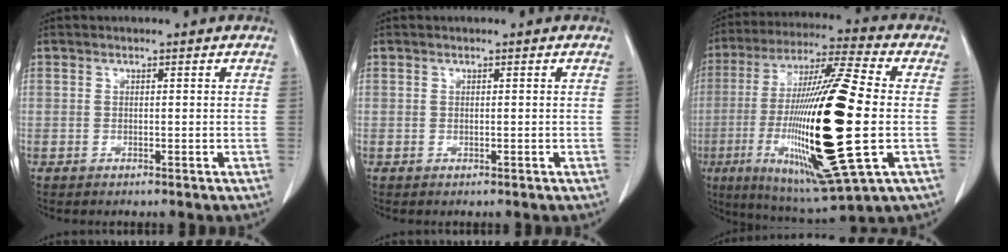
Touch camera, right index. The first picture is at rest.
{"total": 0.0}
{"total": 26.1, "force": [-4.1, 2.4, 25.7], "torque": [-0.518, -0.031, -0.072]}